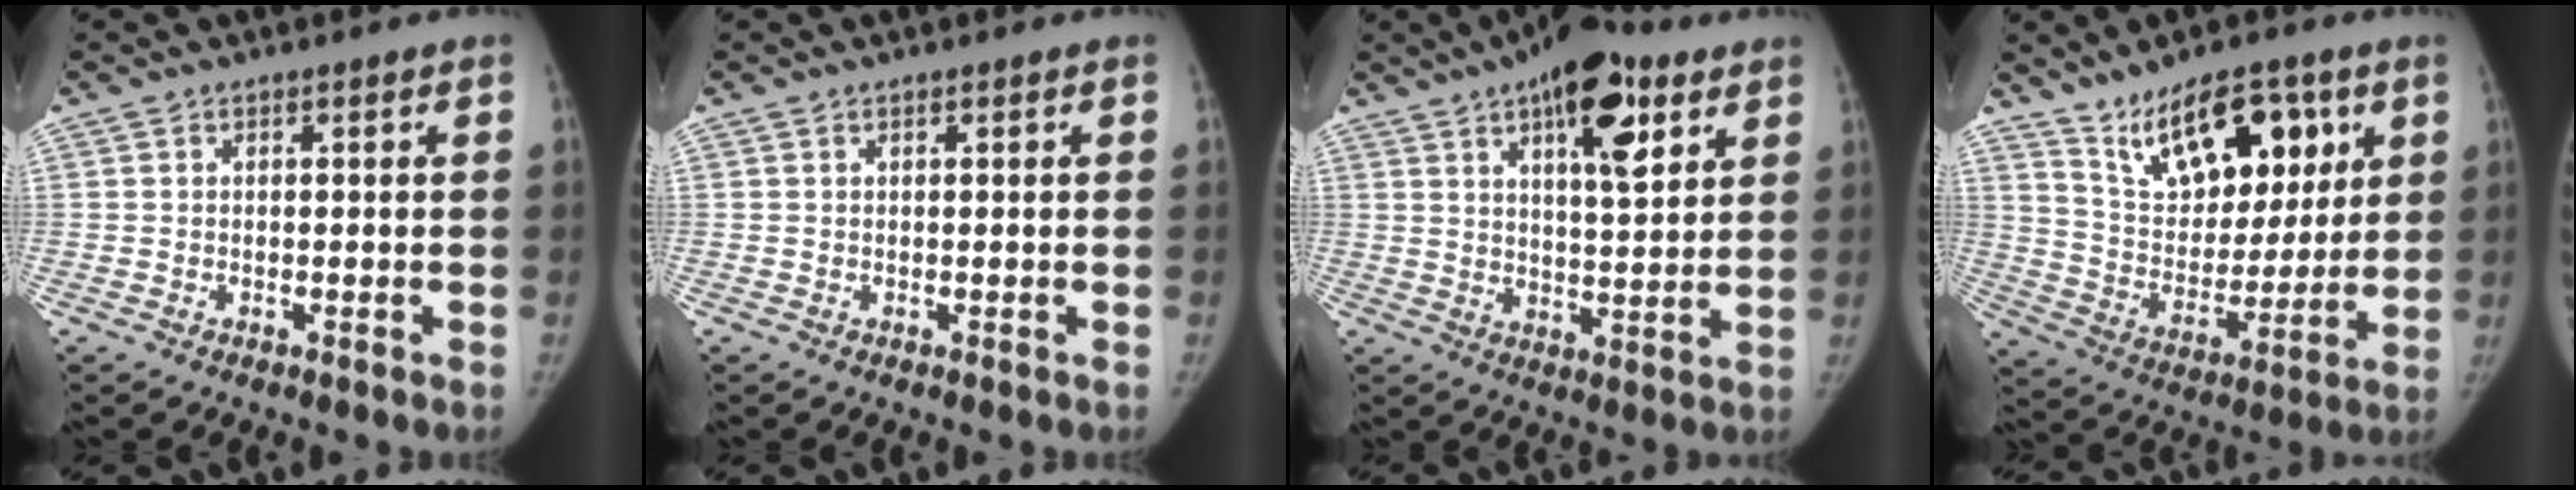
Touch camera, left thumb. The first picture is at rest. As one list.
[{"total": 0.0}, {"total": 14.9, "force": [7.7, 5.8, 11.4], "torque": [-0.138, -0.026, 0.111]}, {"total": 18.5, "force": [10.1, 9.3, 12.4], "torque": [-0.150, -0.048, 0.182]}]